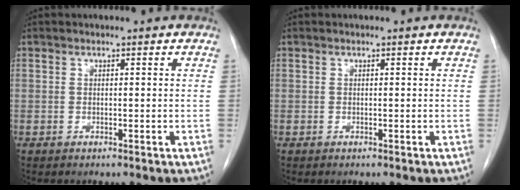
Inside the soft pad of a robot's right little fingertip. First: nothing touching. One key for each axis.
{"total": 0.0}